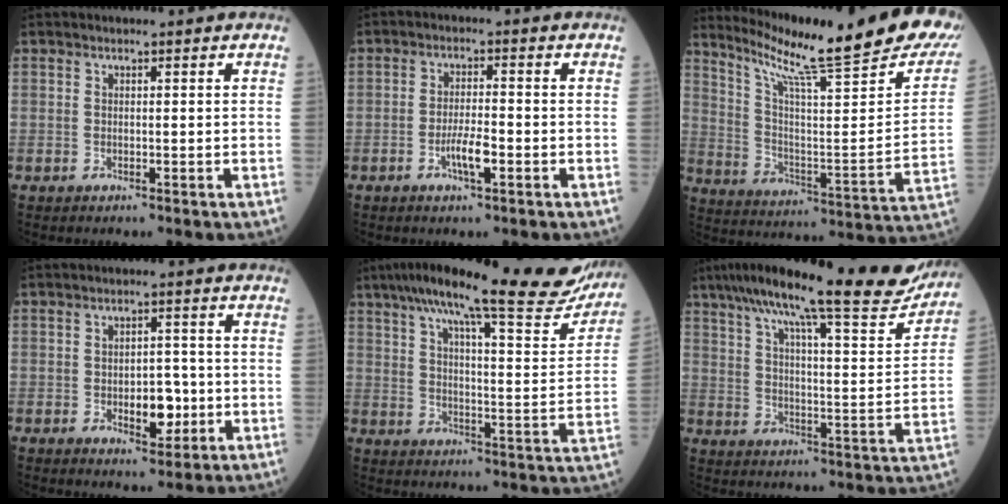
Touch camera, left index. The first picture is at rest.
{"total": 4.0, "force": [-1.7, 0.7, 3.6], "torque": [-0.070, 0.001, -0.032]}
{"total": 27.5, "force": [22.4, 0.7, 16.0], "torque": [-0.254, -0.072, 0.310]}
{"total": 5.4, "force": [-1.3, 2.8, 4.4], "torque": [-0.061, 0.002, -0.014]}
{"total": 26.4, "force": [22.3, 2.9, 13.7], "torque": [-0.213, -0.023, 0.288]}
{"total": 23.6, "force": [19.9, 2.3, 12.5], "torque": [-0.202, -0.010, 0.272]}